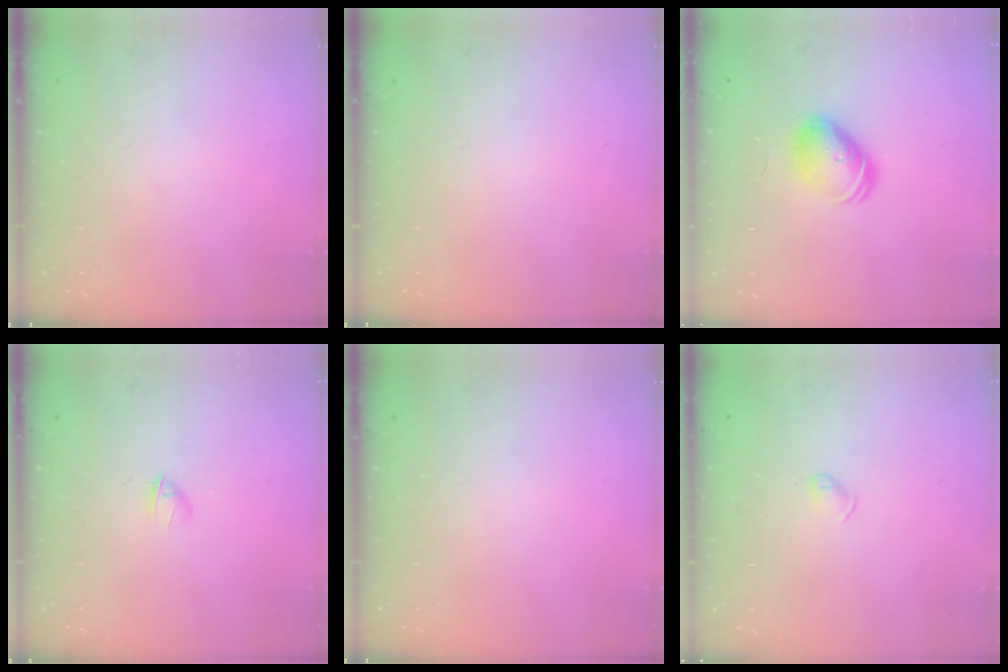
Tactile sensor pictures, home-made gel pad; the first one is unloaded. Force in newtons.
{"total": 0.0}
{"total": 9.0, "press": 8.9, "slide": 1.4}
{"total": 1.7, "press": 1.6, "slide": 0.5}
{"total": 0.0}
{"total": 3.5, "press": 3.5, "slide": 0.6}